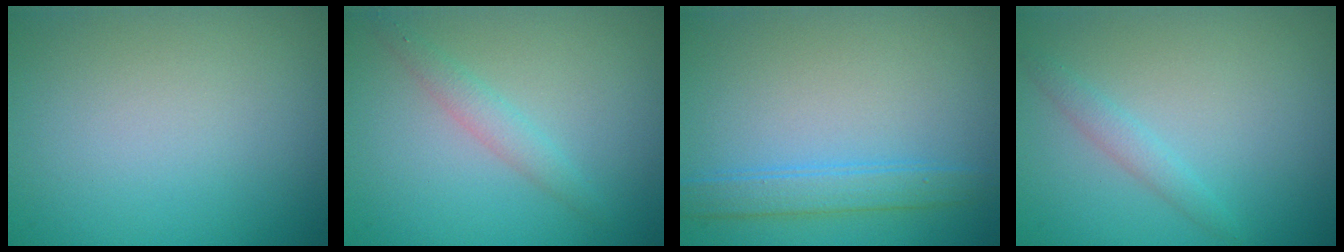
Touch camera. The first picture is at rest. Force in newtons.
{"total": 1.6, "press": 1.6, "slide": 0.1}
{"total": 2.6, "press": 2.6, "slide": 0.0}
{"total": 1.3, "press": 1.3, "slide": 0.0}